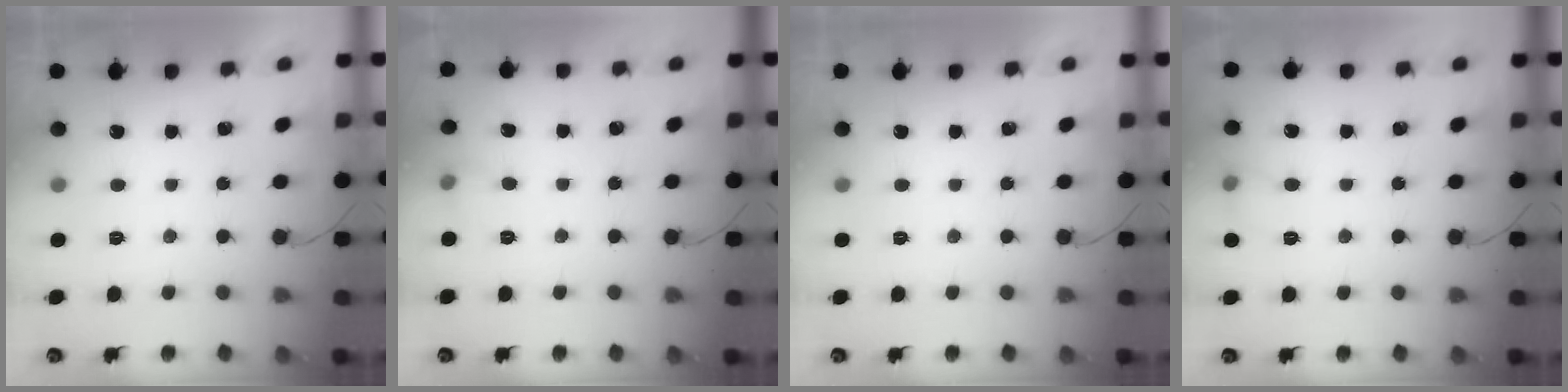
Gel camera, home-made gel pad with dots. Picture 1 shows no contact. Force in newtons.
{"total": 4.2, "press": 3.9, "slide": 1.6}
{"total": 0.0}
{"total": 6.6, "press": 6.2, "slide": 2.1}